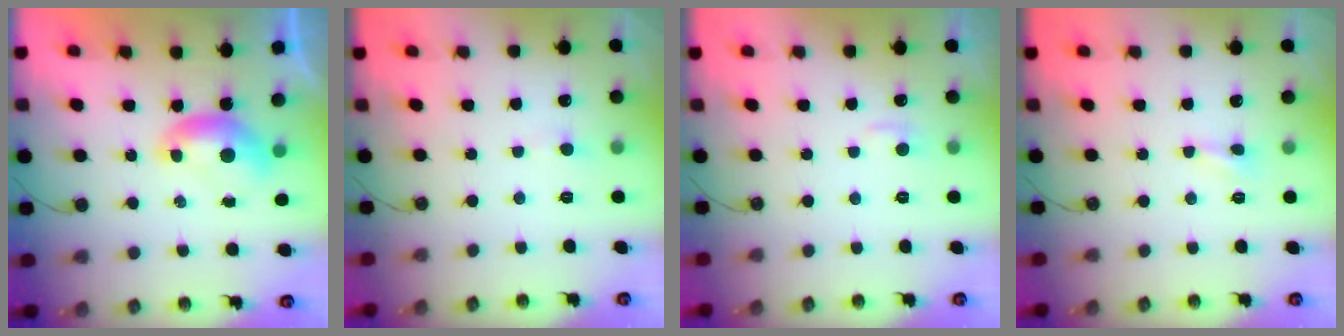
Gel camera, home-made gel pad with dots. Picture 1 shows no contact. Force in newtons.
{"total": 1.1, "press": 0.9, "slide": 0.5}
{"total": 2.2, "press": 2.1, "slide": 0.6}
{"total": 1.2, "press": 1.2, "slide": 0.5}